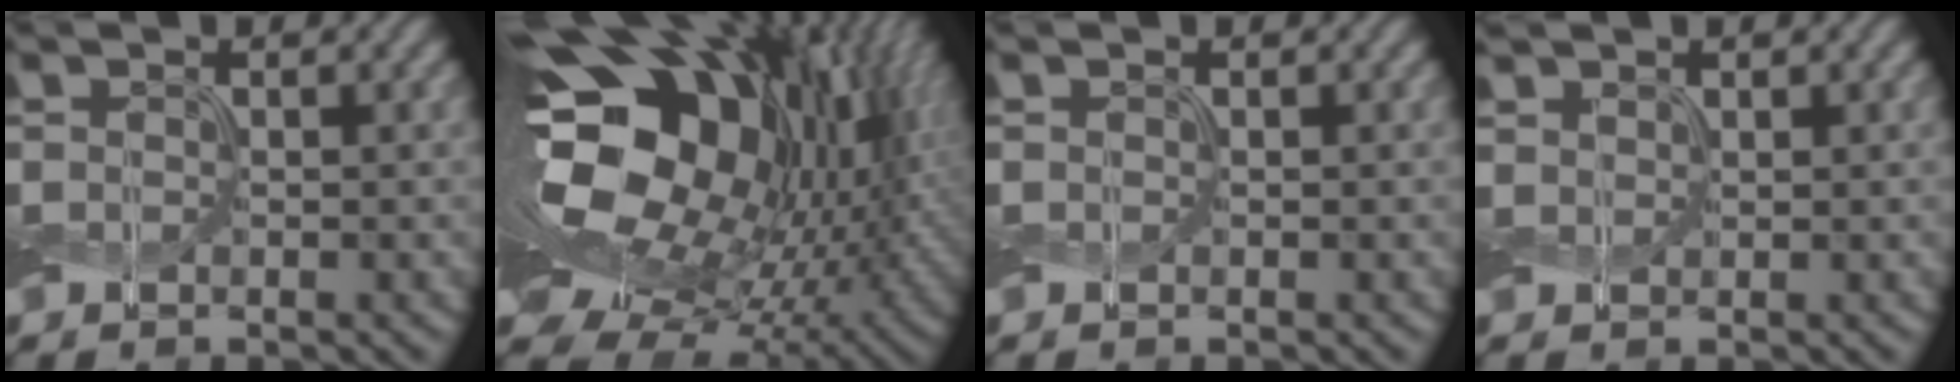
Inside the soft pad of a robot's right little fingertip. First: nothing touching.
{"total": 19.8, "force": [2.9, 13.0, 14.7], "torque": [-0.263, -0.029, 0.070]}
{"total": 0.0}
{"total": 1.1, "force": [1.0, 0.5, 0.2], "torque": [-0.008, 0.004, 0.022]}